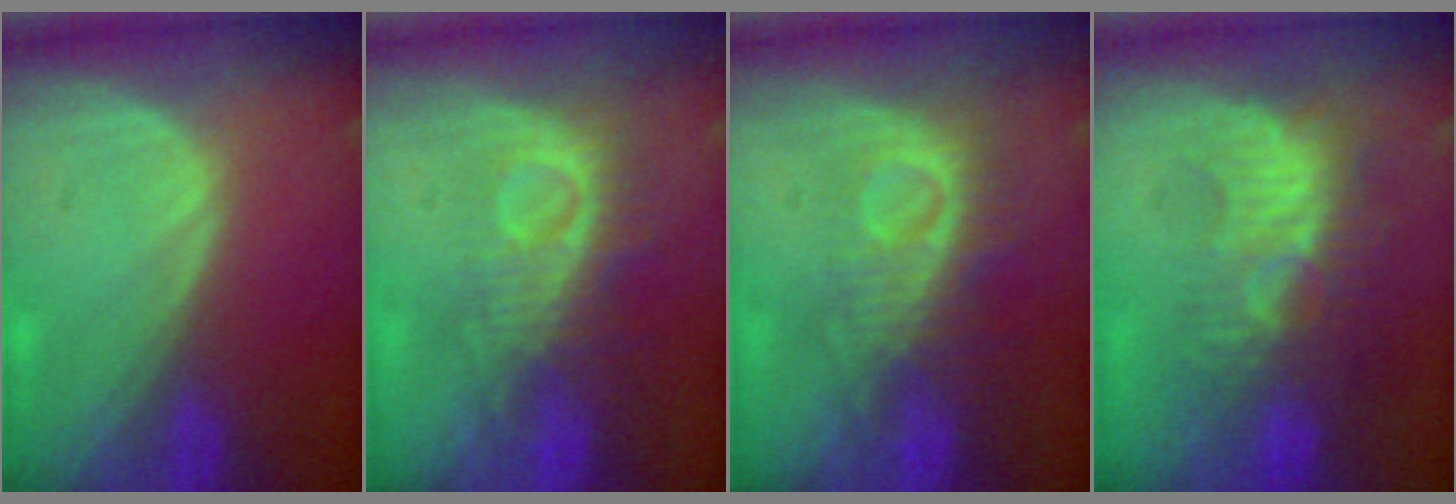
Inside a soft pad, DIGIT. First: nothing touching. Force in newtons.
{"total": 9.2, "press": 8.2, "slide": 4.3}
{"total": 9.2, "press": 8.2, "slide": 4.3}
{"total": 9.3, "press": 8.6, "slide": 3.7}